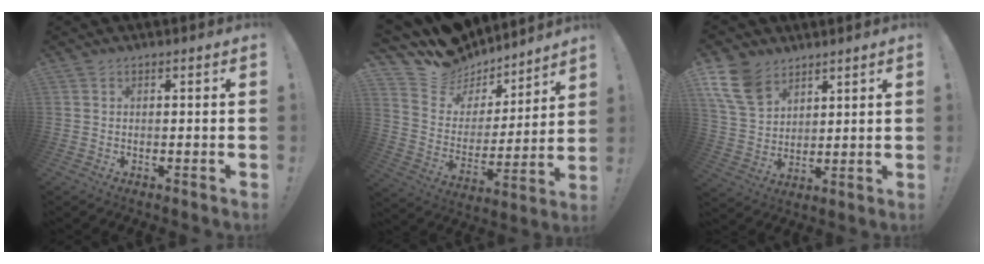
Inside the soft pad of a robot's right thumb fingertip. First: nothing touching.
{"total": 11.2, "force": [9.2, 6.3, 1.0], "torque": [-0.036, -0.085, 0.172]}
{"total": 12.6, "force": [7.8, 8.1, 5.7], "torque": [-0.107, -0.036, 0.159]}